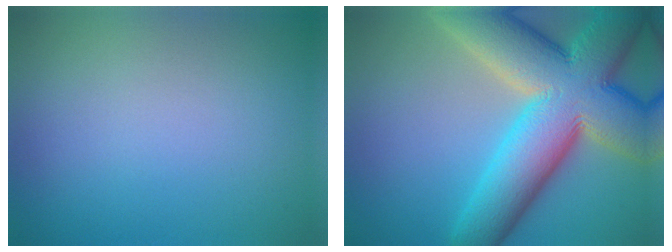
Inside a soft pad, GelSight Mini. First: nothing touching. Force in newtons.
{"total": 14.9, "press": 14.9, "slide": 0.7}